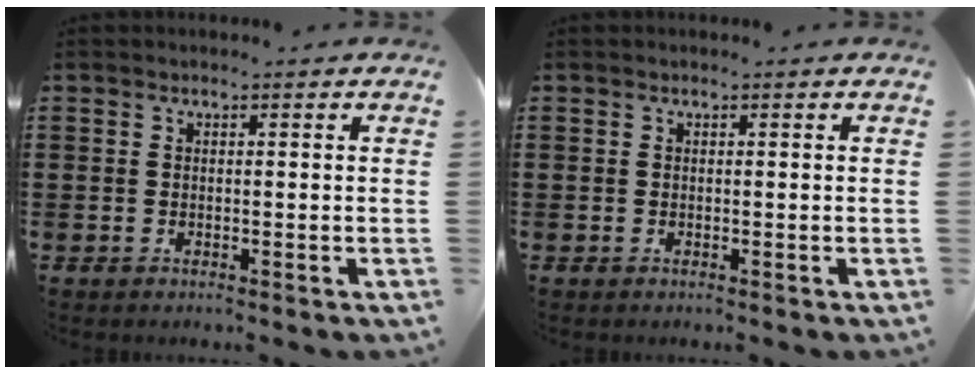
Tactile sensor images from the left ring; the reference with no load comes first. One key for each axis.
{"total": 0.0}